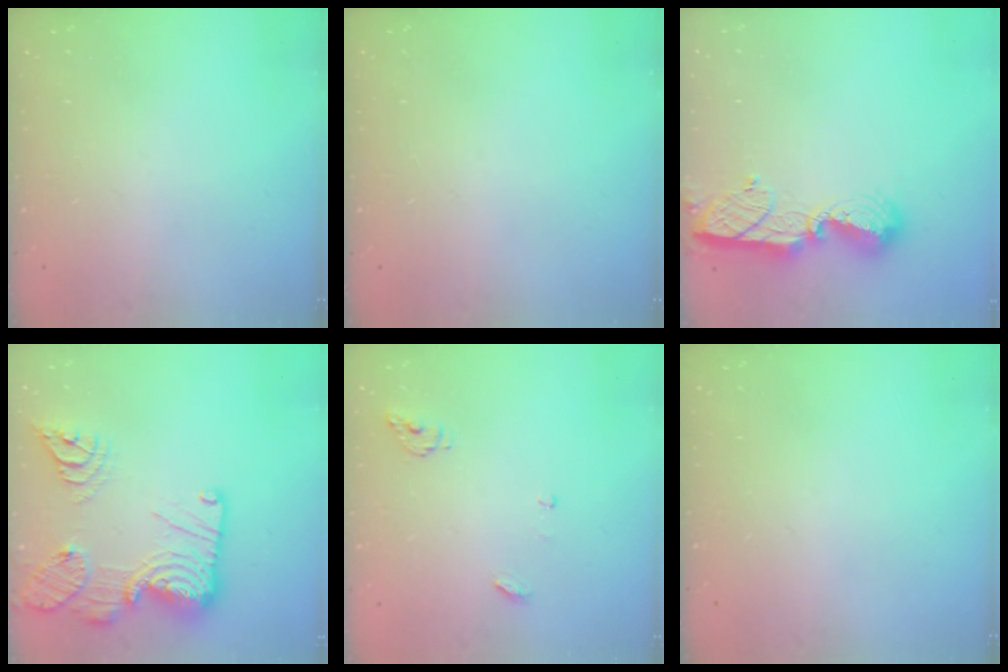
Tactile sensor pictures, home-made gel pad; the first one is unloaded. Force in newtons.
{"total": 0.0}
{"total": 10.0, "press": 10.0, "slide": 0.9}
{"total": 22.9, "press": 22.8, "slide": 2.3}
{"total": 4.4, "press": 4.3, "slide": 0.5}
{"total": 0.0}